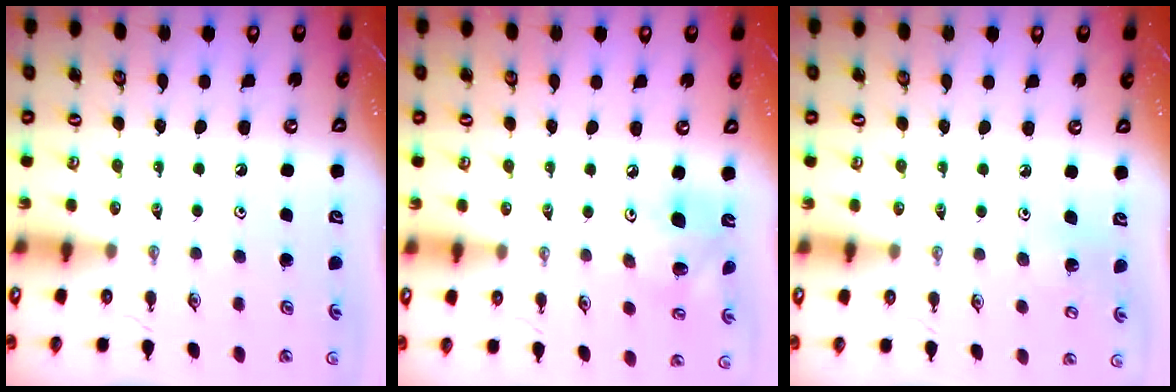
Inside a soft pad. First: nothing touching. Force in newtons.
{"total": 12.0, "press": 11.9, "slide": 2.0}
{"total": 3.6, "press": 3.6, "slide": 0.3}